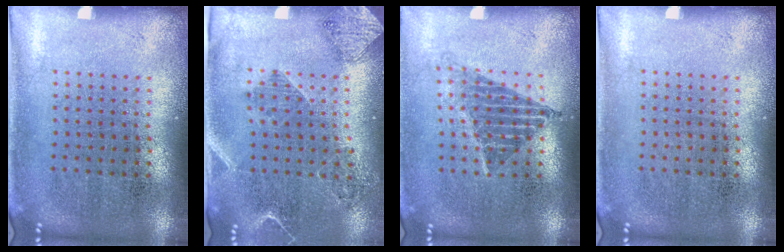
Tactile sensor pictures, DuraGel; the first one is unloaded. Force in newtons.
{"total": 1.8, "press": 1.6, "slide": 0.9}
{"total": 1.3, "press": 1.1, "slide": 0.7}
{"total": 0.0}